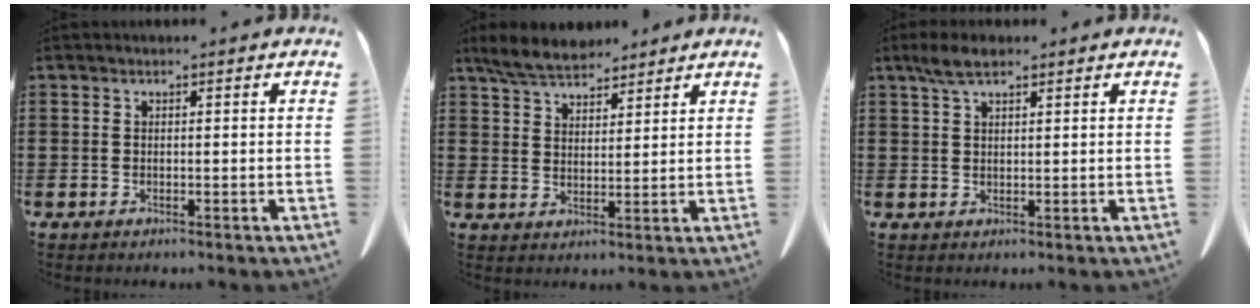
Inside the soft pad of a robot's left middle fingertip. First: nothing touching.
{"total": 5.4, "force": [4.9, 1.5, 1.7], "torque": [-0.051, -0.011, 0.092]}
{"total": 3.7, "force": [2.3, 1.2, 2.7], "torque": [-0.059, 0.002, 0.043]}